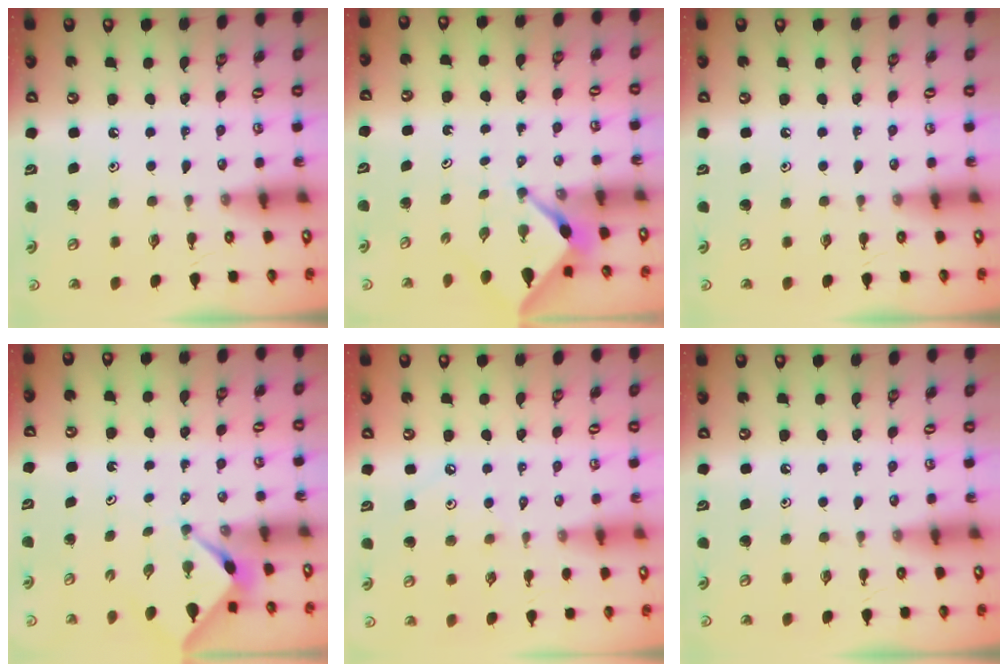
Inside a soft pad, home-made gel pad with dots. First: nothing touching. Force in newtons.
{"total": 2.2, "press": 2.2, "slide": 0.3}
{"total": 0.0}
{"total": 2.3, "press": 2.2, "slide": 0.3}
{"total": 4.4, "press": 4.4, "slide": 0.7}
{"total": 0.0}